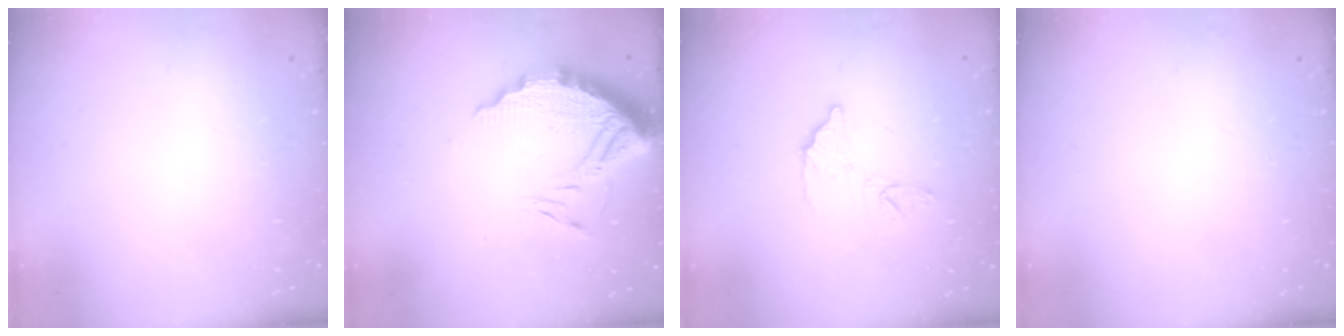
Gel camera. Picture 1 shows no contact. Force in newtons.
{"total": 14.5, "press": 14.4, "slide": 1.1}
{"total": 8.8, "press": 8.7, "slide": 0.6}
{"total": 0.0}